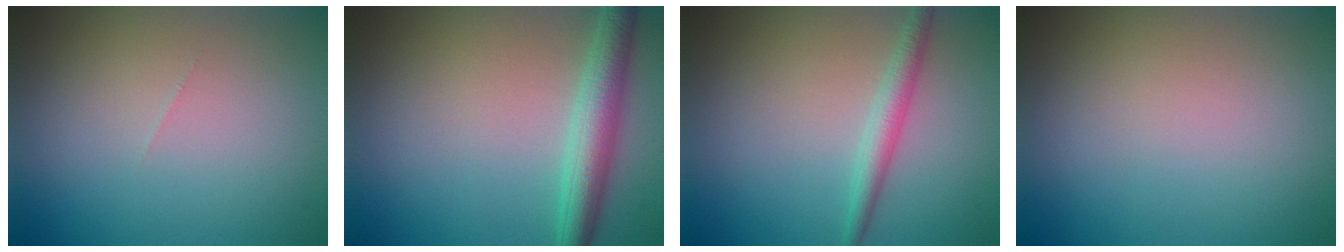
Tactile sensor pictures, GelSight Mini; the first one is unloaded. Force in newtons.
{"total": 4.2, "press": 4.2, "slide": 0.1}
{"total": 2.3, "press": 2.3, "slide": 0.0}
{"total": 0.0}